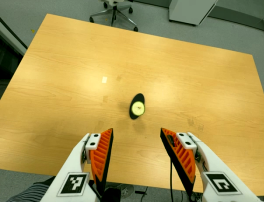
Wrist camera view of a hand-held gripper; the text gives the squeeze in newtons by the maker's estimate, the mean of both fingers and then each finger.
{"total": 0.0}